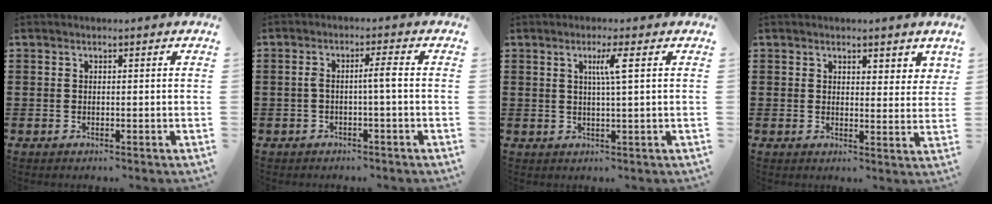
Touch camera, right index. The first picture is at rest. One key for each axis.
{"total": 3.0, "fx": -0.4, "fy": 0.1, "fz": 3.0, "tx": -0.056, "ty": 0.001, "tz": -0.011}
{"total": 3.5, "fx": 1.0, "fy": -0.3, "fz": 3.3, "tx": -0.066, "ty": -0.004, "tz": 0.013}
{"total": 2.9, "fx": 2.5, "fy": 1.3, "fz": 0.6, "tx": -0.011, "ty": 0.004, "tz": 0.045}